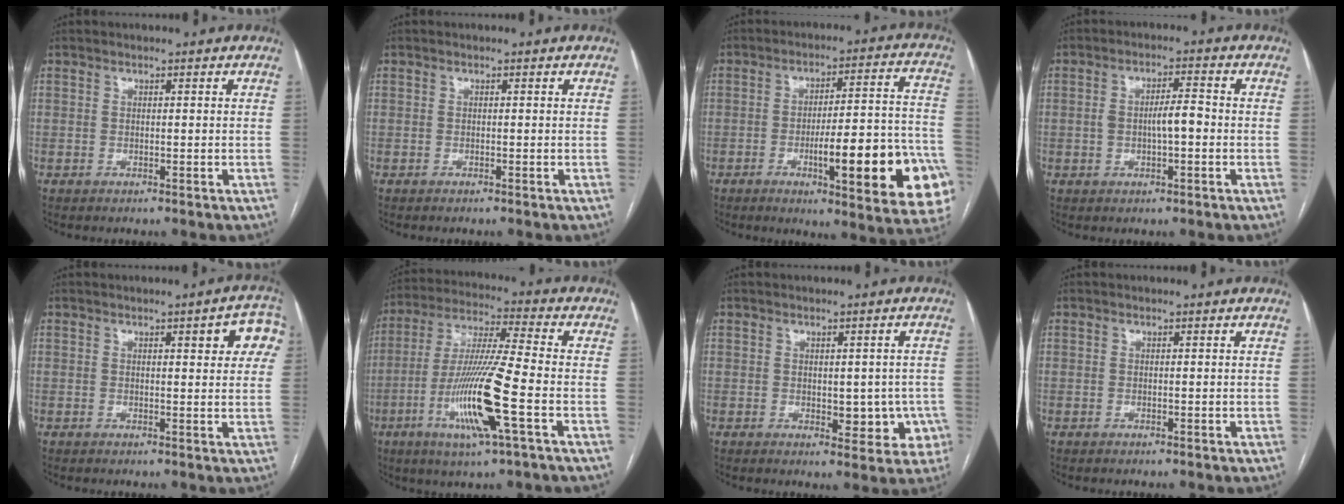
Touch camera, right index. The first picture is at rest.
{"total": 0.0}
{"total": 20.1, "force": [-6.8, 3.1, 18.7], "torque": [-0.174, 0.016, -0.079]}
{"total": 4.4, "force": [-0.5, 1.3, 4.2], "torque": [-0.078, 0.013, -0.005]}
{"total": 5.8, "force": [2.2, 1.5, 5.2], "torque": [-0.048, 0.009, 0.018]}
{"total": 14.9, "force": [-4.9, 0.0, 14.0], "torque": [-0.285, -0.016, -0.095]}
{"total": 5.8, "force": [-1.0, 3.5, 4.5], "torque": [-0.033, 0.011, -0.003]}
{"total": 0.0}